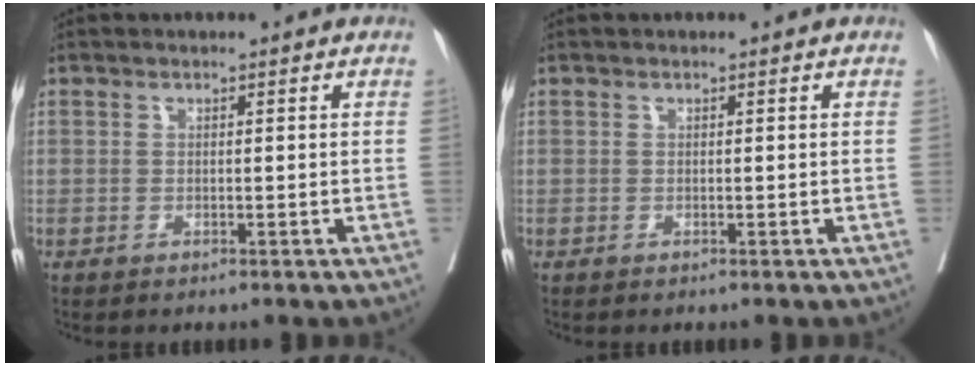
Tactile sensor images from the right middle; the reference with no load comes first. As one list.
[{"total": 0.0}]